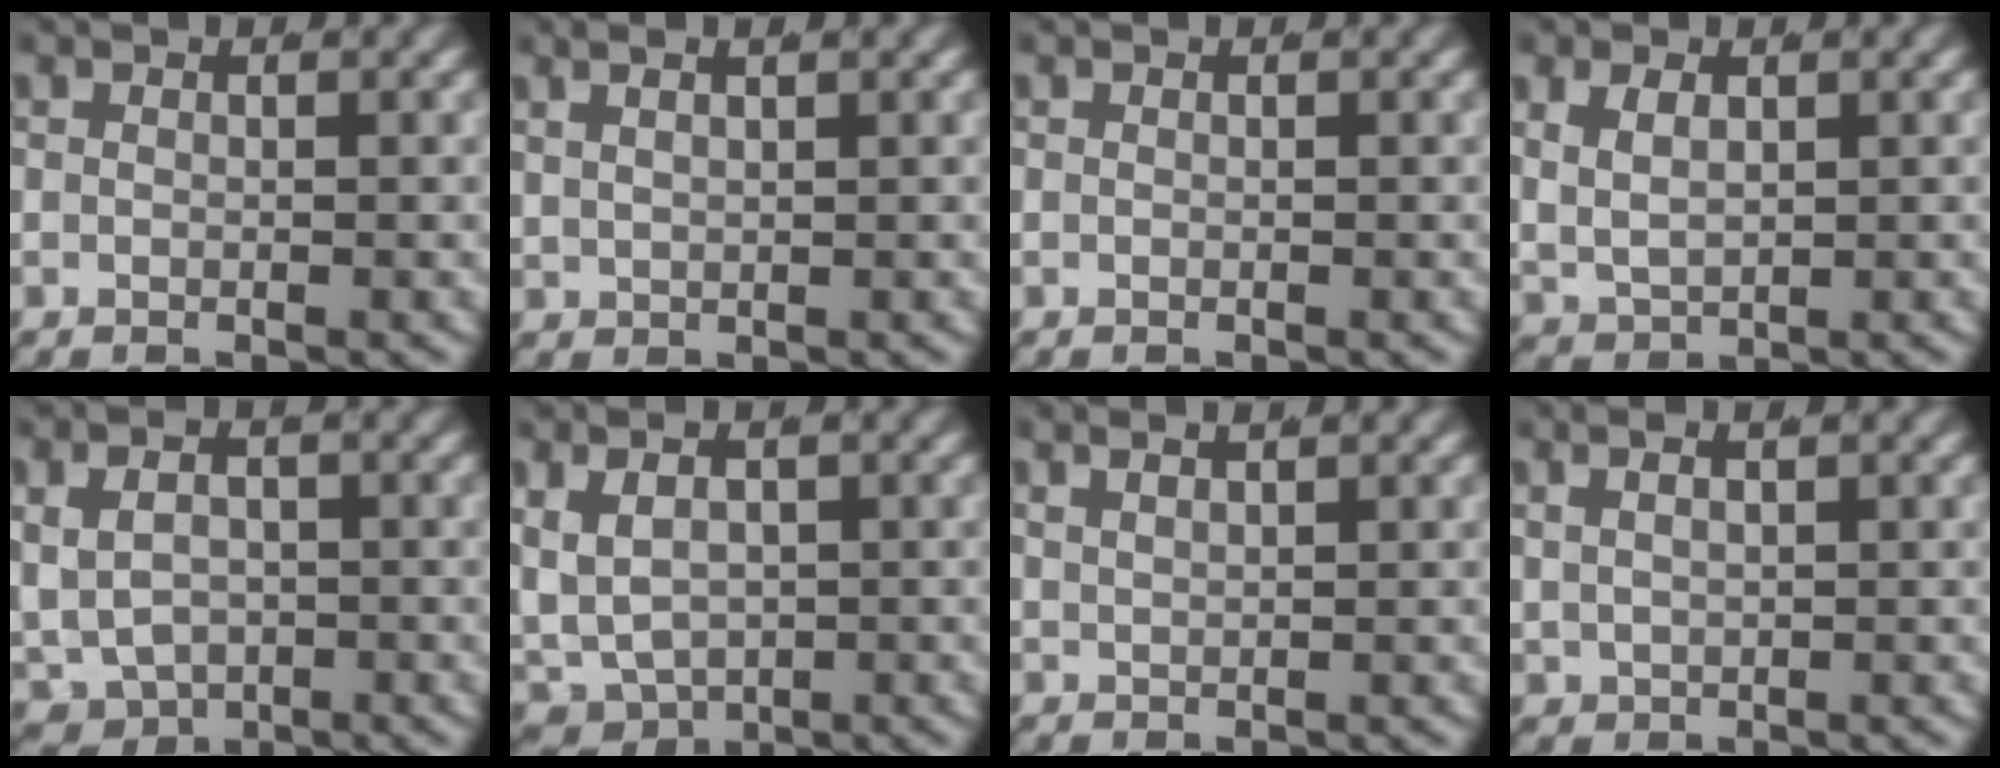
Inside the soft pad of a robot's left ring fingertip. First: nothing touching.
{"total": 2.1, "force": [1.8, 0.5, 1.0], "torque": [-0.012, 0.010, 0.035]}
{"total": 0.0}
{"total": 4.2, "force": [1.0, 3.5, 2.2], "torque": [-0.067, -0.008, 0.026]}
{"total": 8.6, "force": [-1.7, 7.6, 3.6], "torque": [-0.097, -0.046, -0.010]}
{"total": 9.3, "force": [-0.6, 8.2, 4.4], "torque": [-0.129, -0.044, 0.009]}
{"total": 2.8, "force": [2.5, 0.3, 1.2], "torque": [-0.014, 0.011, 0.044]}
{"total": 2.3, "force": [1.6, 0.9, 1.3], "torque": [-0.019, 0.008, 0.036]}